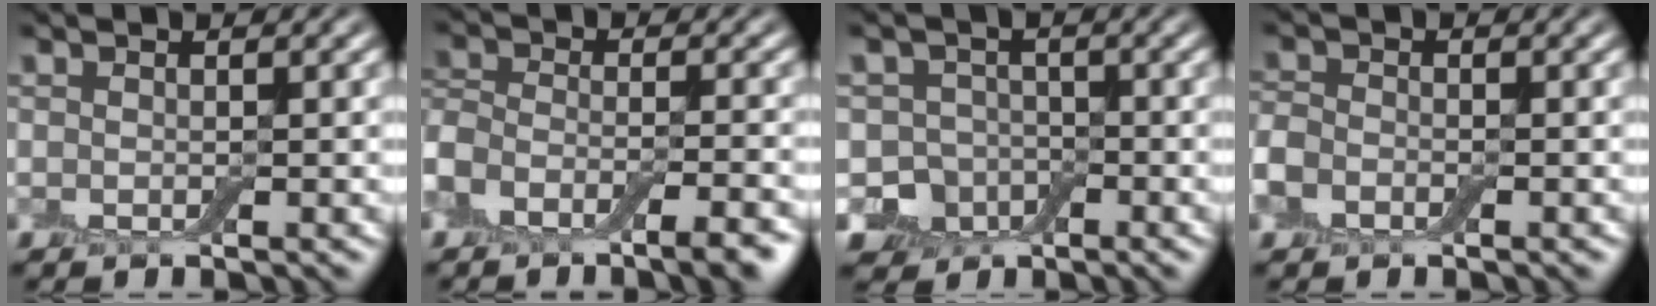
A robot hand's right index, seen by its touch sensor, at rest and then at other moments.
{"total": 7.0, "force": [-4.7, 2.8, 4.3], "torque": [-0.071, -0.004, -0.087]}
{"total": 3.6, "force": [-1.5, 3.1, 1.2], "torque": [-0.014, -0.006, -0.032]}
{"total": 2.5, "force": [-1.2, 1.8, 1.2], "torque": [-0.026, 0.001, -0.033]}